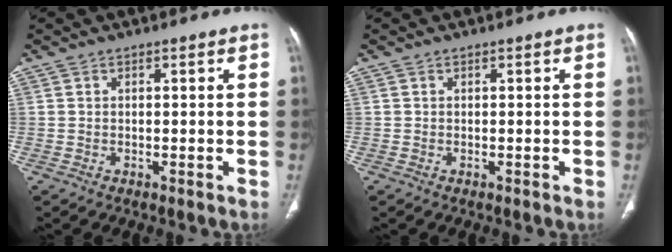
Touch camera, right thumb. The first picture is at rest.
{"total": 0.0}